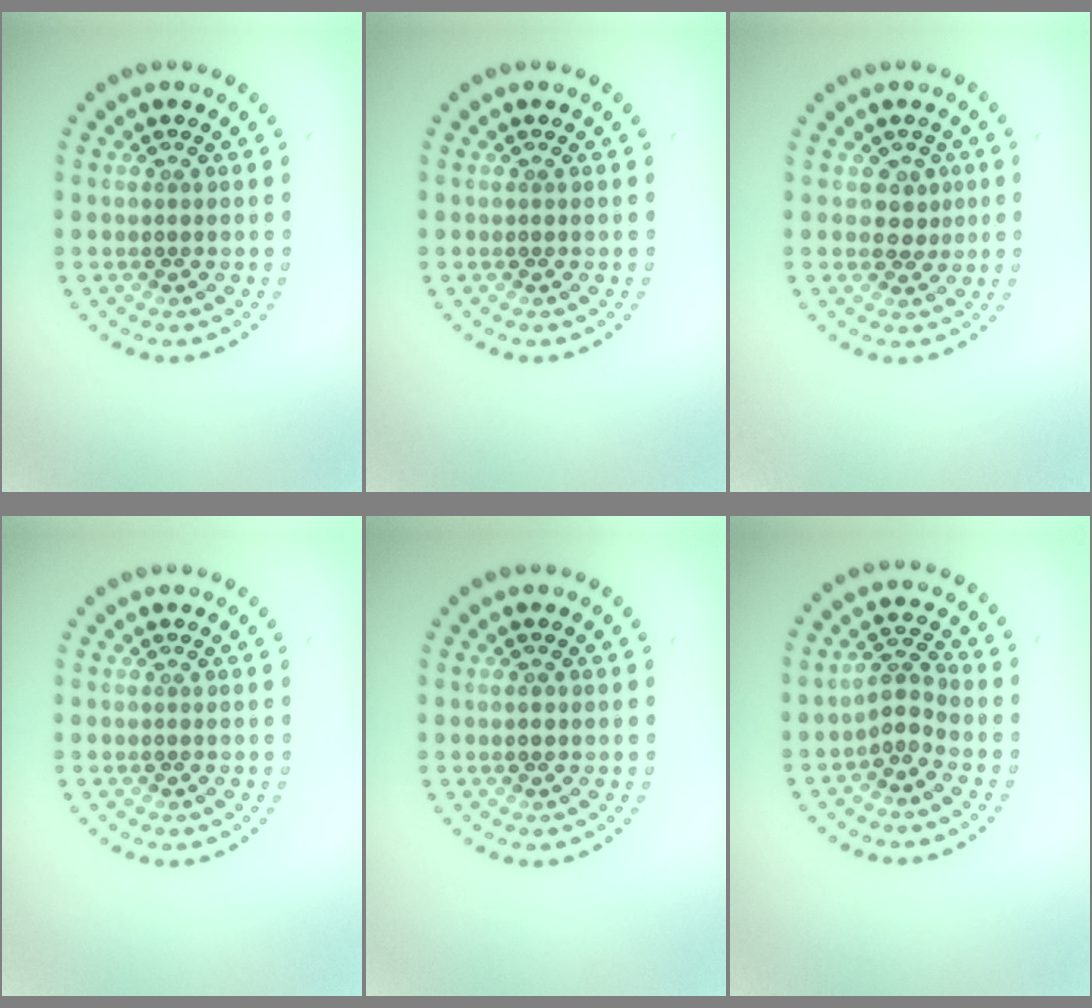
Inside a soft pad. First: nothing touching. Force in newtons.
{"total": 0.0}
{"total": 1.6, "press": 1.3, "slide": 1.0}
{"total": 0.0}
{"total": 0.8, "press": 0.8, "slide": 0.1}
{"total": 2.1, "press": 1.6, "slide": 1.4}